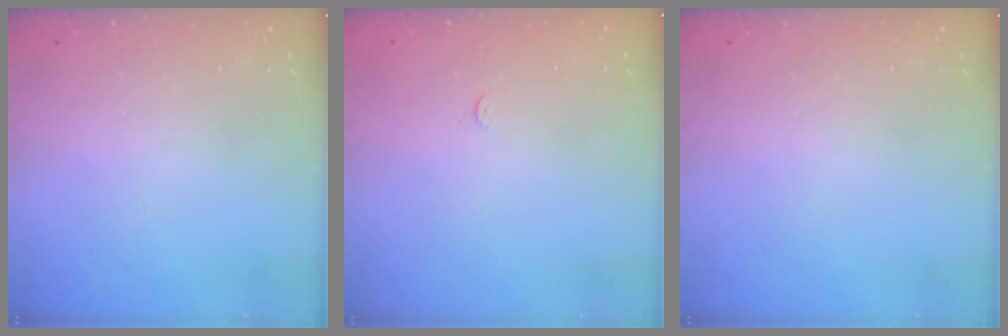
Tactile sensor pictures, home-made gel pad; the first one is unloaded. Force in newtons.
{"total": 2.3, "press": 2.3, "slide": 0.3}
{"total": 0.0}